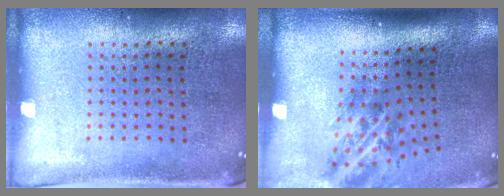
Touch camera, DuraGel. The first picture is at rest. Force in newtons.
{"total": 2.0, "press": 1.2, "slide": 1.6}